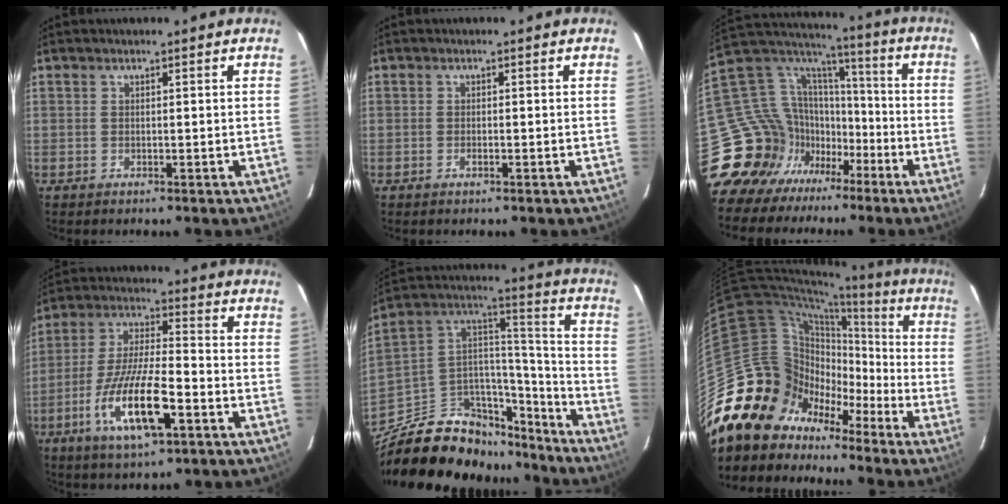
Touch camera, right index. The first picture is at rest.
{"total": 1.0, "force": [-0.6, 0.1, 0.8], "torque": [-0.018, 0.001, -0.012]}
{"total": 23.0, "force": [-13.2, 17.3, 7.5], "torque": [-0.195, 0.050, -0.219]}
{"total": 15.5, "force": [-6.7, 3.7, 13.5], "torque": [-0.282, -0.018, -0.125]}
{"total": 28.4, "force": [-20.9, 13.7, 13.4], "torque": [-0.256, 0.055, -0.312]}
{"total": 20.5, "force": [-12.0, 15.6, 5.6], "torque": [-0.118, 0.067, -0.206]}